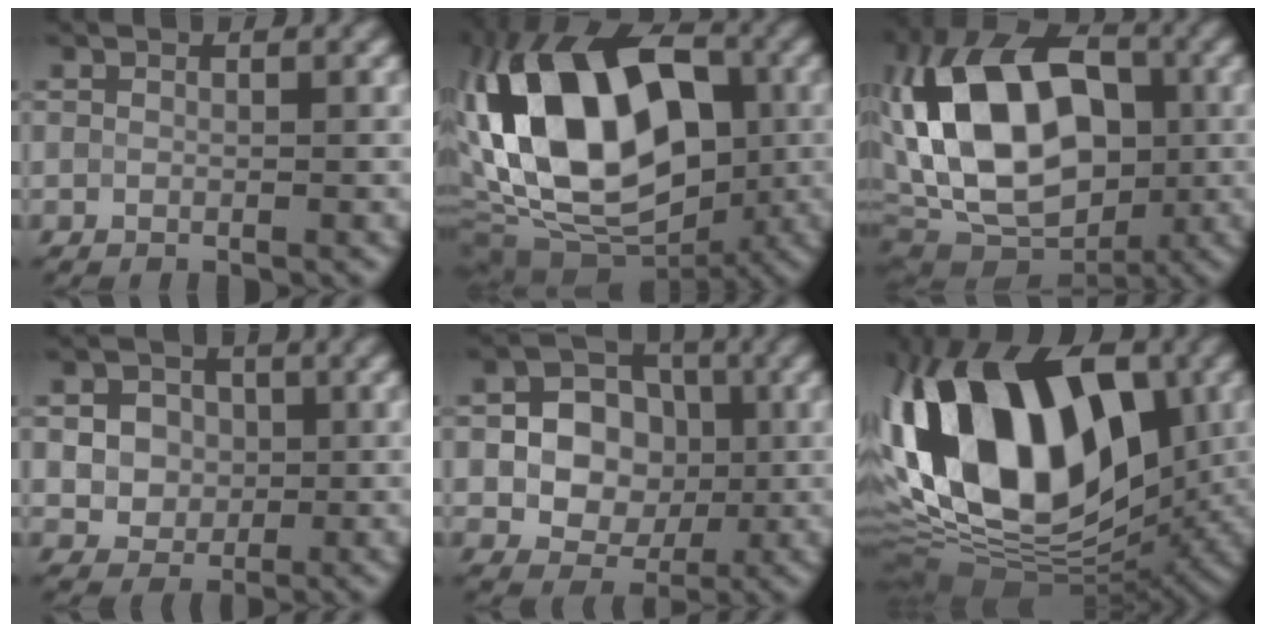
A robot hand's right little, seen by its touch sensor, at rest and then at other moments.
{"total": 17.5, "force": [0.2, 11.0, 13.6], "torque": [-0.242, 0.041, -0.029]}
{"total": 16.1, "force": [1.1, 10.9, 11.8], "torque": [-0.212, 0.024, 0.012]}
{"total": 5.3, "force": [1.1, 4.6, 2.5], "torque": [-0.043, 0.021, 0.011]}
{"total": 7.1, "force": [0.1, 6.0, 3.8], "torque": [-0.043, 0.017, -0.007]}
{"total": 17.7, "force": [2.4, 10.8, 13.7], "torque": [-0.263, 0.027, 0.022]}